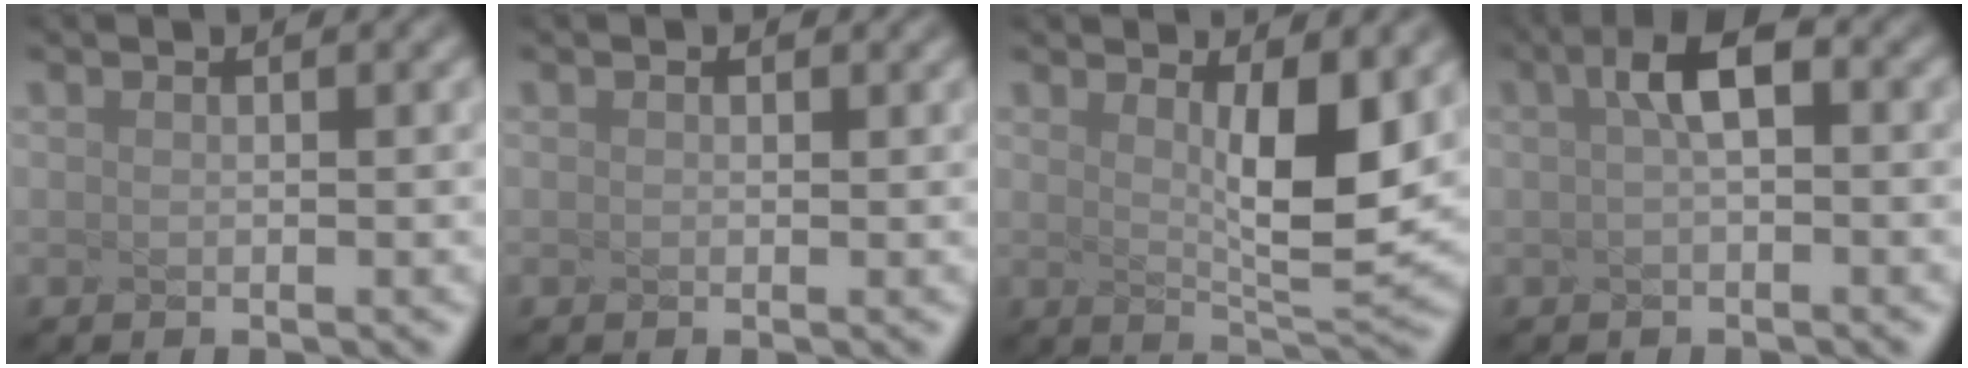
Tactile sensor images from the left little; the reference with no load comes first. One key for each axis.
{"total": 0.0}
{"total": 4.7, "fx": 0.5, "fy": 0.2, "fz": 4.6, "tx": -0.100, "ty": -0.027, "tz": 0.054}
{"total": 1.8, "fx": -0.8, "fy": -0.2, "fz": 1.6, "tx": -0.056, "ty": 0.003, "tz": 0.024}